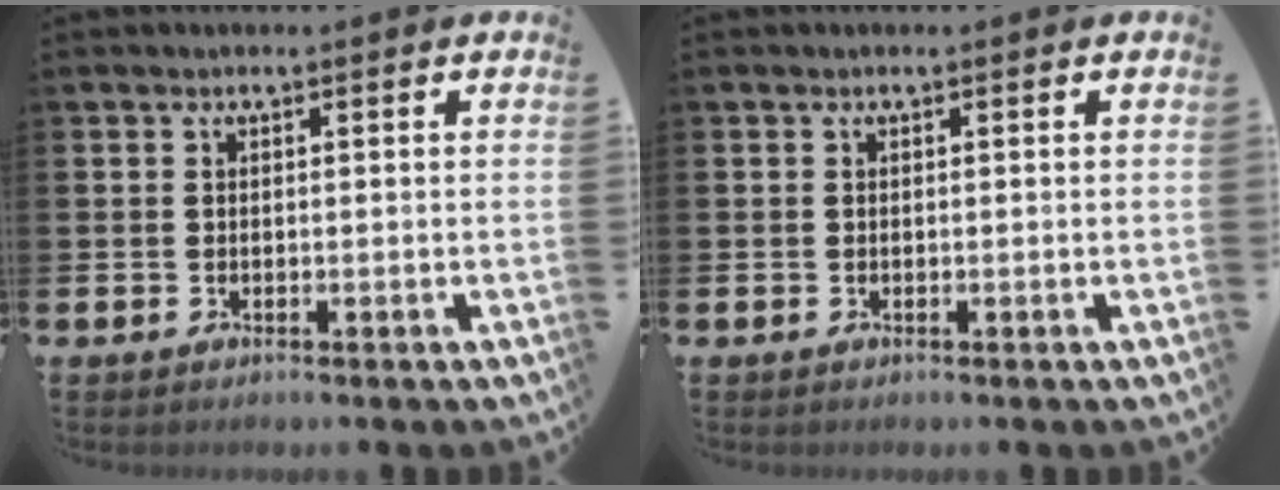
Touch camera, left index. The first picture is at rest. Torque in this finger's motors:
{"motor_torque": [-0.30, -0.10, 0.00, -0.01]}